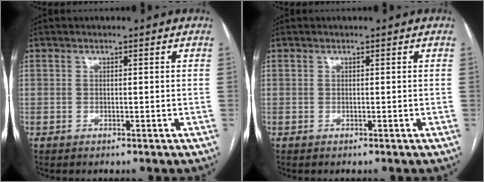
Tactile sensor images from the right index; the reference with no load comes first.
{"total": 0.0}